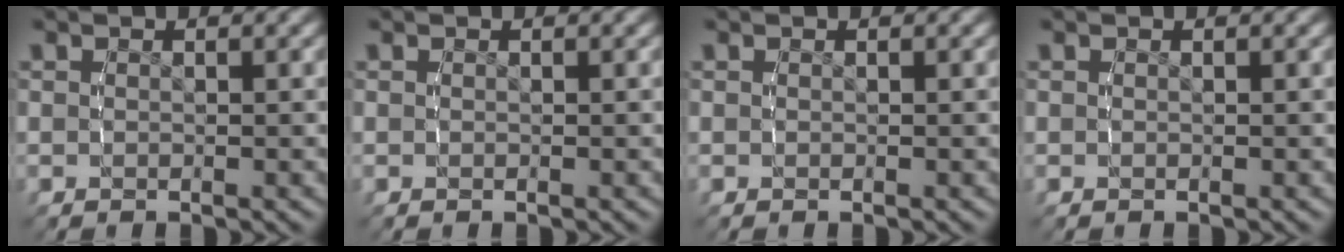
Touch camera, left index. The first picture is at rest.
{"total": 0.0}
{"total": 0.0}
{"total": 0.0}